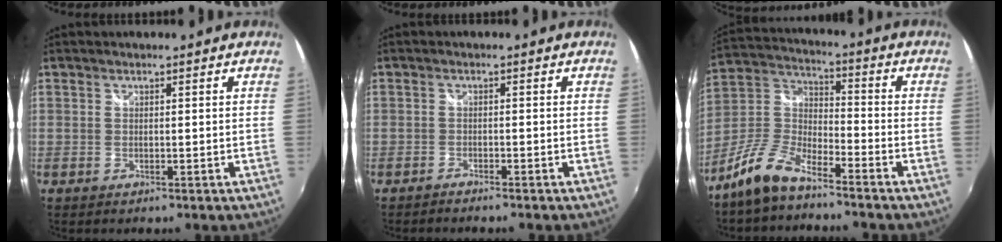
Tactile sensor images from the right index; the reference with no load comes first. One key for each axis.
{"total": 1.8, "fx": -1.7, "fy": 0.2, "fz": 0.6, "tx": -0.025, "ty": -0.007, "tz": -0.033}
{"total": 10.2, "fx": -7.4, "fy": 3.5, "fz": 6.0, "tx": -0.145, "ty": 0.011, "tz": -0.151}